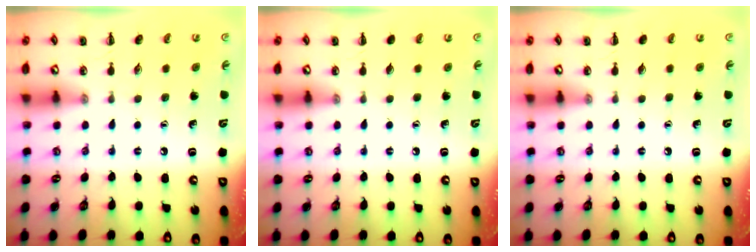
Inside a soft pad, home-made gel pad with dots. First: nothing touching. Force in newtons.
{"total": 0.0}
{"total": 0.0}